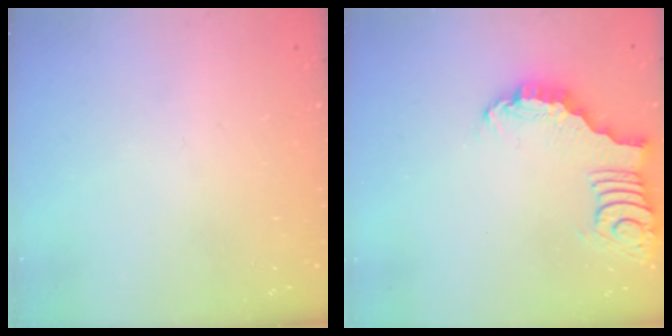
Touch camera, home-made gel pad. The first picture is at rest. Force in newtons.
{"total": 2.8, "press": 2.7, "slide": 0.5}